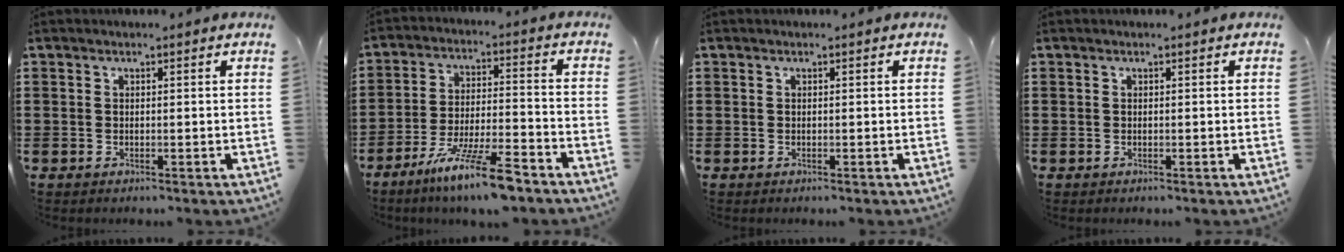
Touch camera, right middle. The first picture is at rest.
{"total": 11.0, "force": [-8.1, 1.2, 7.3], "torque": [-0.140, 0.007, -0.154]}
{"total": 0.0}
{"total": 0.0}